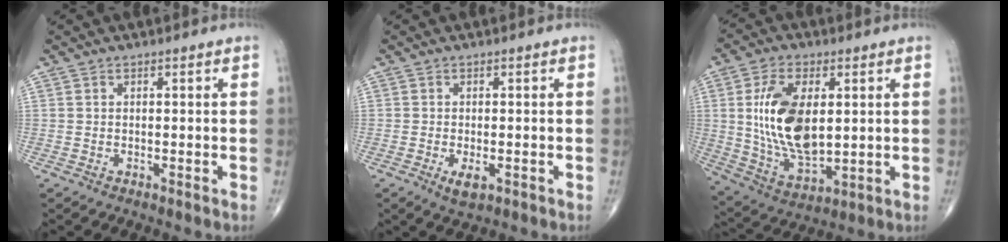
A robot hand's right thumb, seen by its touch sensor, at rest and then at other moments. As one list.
[{"total": 2.9, "force": [-1.1, 1.3, 2.3], "torque": [-0.039, -0.005, -0.016]}, {"total": 16.5, "force": [2.5, 8.8, 13.8], "torque": [-0.252, -0.016, 0.058]}]